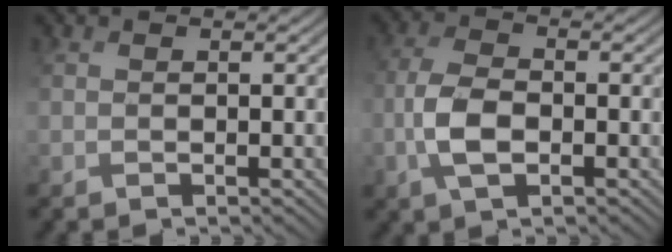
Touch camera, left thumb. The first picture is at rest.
{"total": 4.3, "force": [-1.1, 2.2, 3.5], "torque": [-0.086, 0.008, -0.027]}